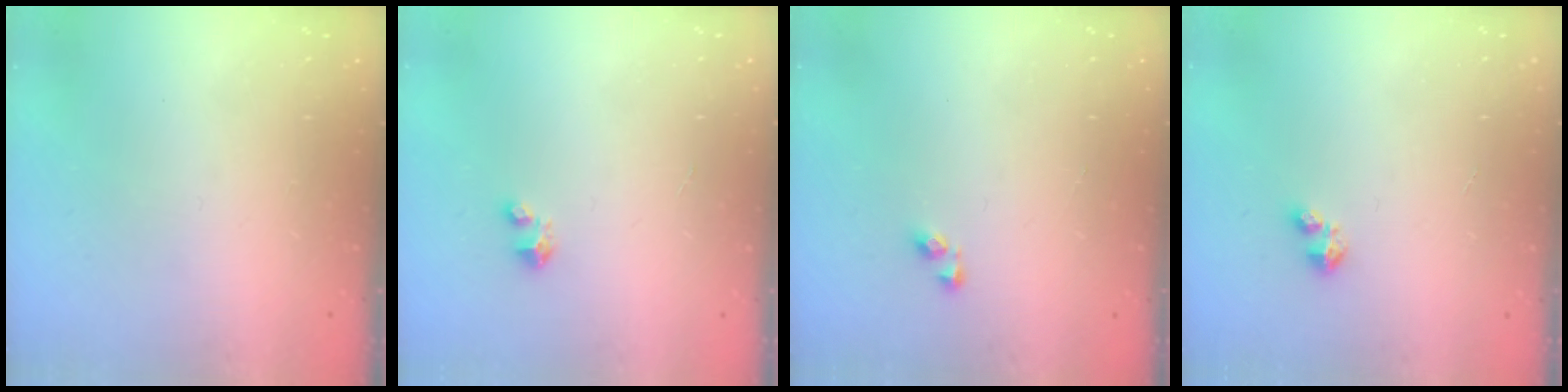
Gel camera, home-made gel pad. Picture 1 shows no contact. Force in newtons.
{"total": 2.1, "press": 2.1, "slide": 0.1}
{"total": 3.4, "press": 3.4, "slide": 0.2}
{"total": 1.6, "press": 1.6, "slide": 0.3}